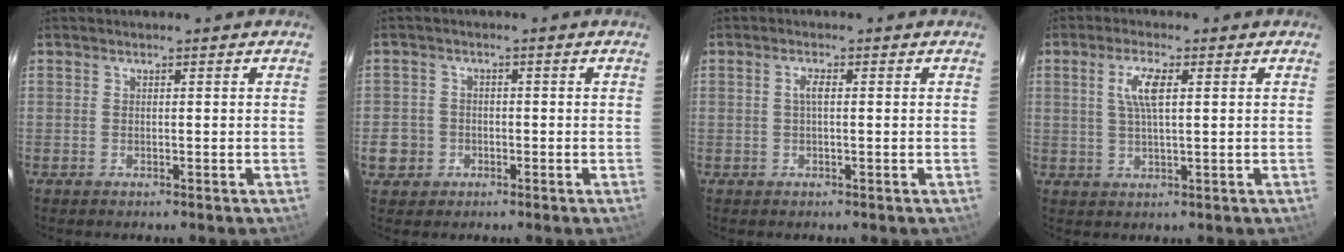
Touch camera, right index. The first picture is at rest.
{"total": 4.9, "force": [-1.6, 4.5, 0.9], "torque": [-0.028, 0.018, -0.023]}
{"total": 1.7, "force": [0.1, 0.4, 1.6], "torque": [-0.032, 0.004, -0.001]}
{"total": 5.1, "force": [1.5, 1.4, 4.7], "torque": [-0.091, 0.004, 0.028]}